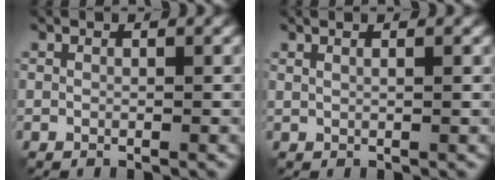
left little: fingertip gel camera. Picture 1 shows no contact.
{"total": 1.8, "force": [1.0, 0.8, 1.3], "torque": [-0.006, 0.000, 0.000]}